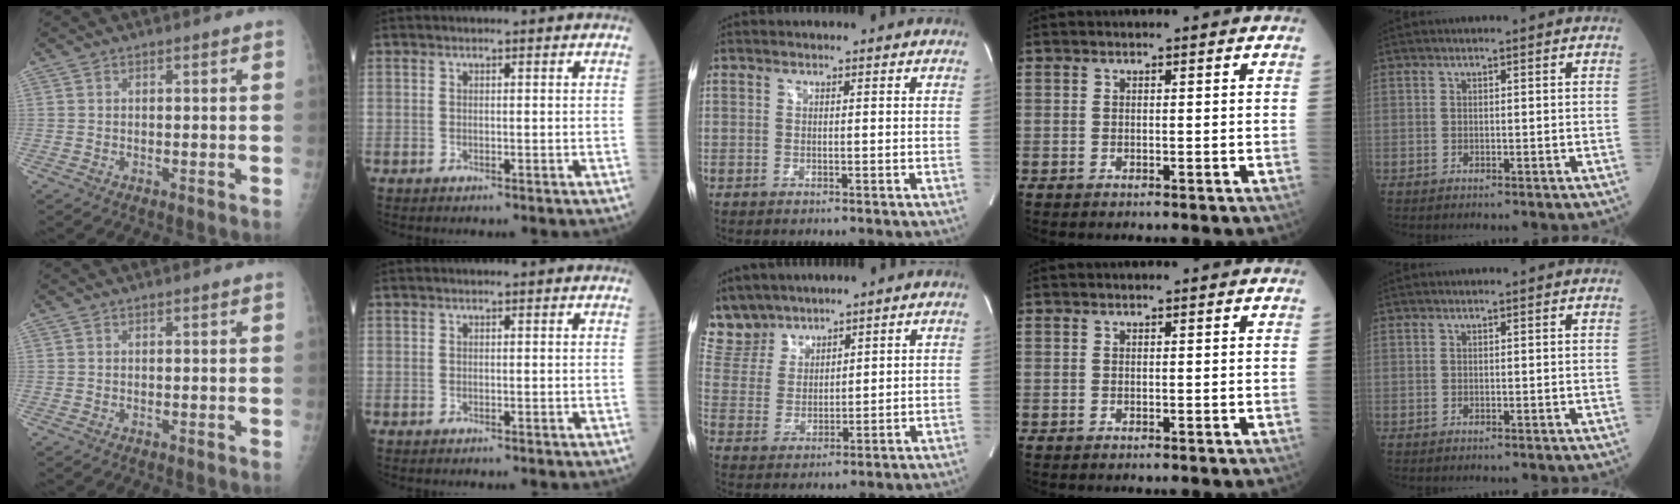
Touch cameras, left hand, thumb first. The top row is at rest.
{"middle": {"total": 8.2, "force": [7.4, 3.4, 0.5], "torque": [-0.020, 0.015, 0.165]}}